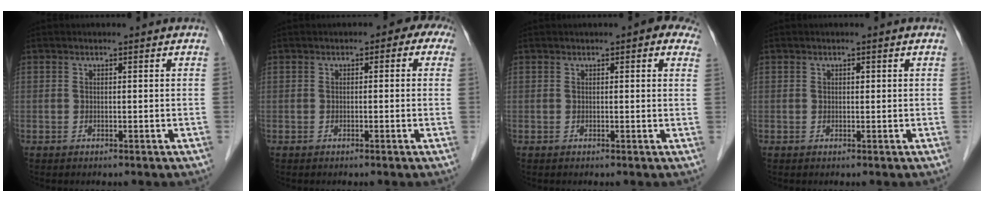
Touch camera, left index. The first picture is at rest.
{"total": 3.3, "force": [0.6, 2.0, 2.5], "torque": [-0.013, 0.025, -0.006]}
{"total": 3.5, "force": [2.2, 1.1, 2.6], "torque": [-0.020, 0.015, 0.017]}
{"total": 0.6, "force": [0.1, 0.4, 0.4], "torque": [-0.008, 0.000, 0.002]}